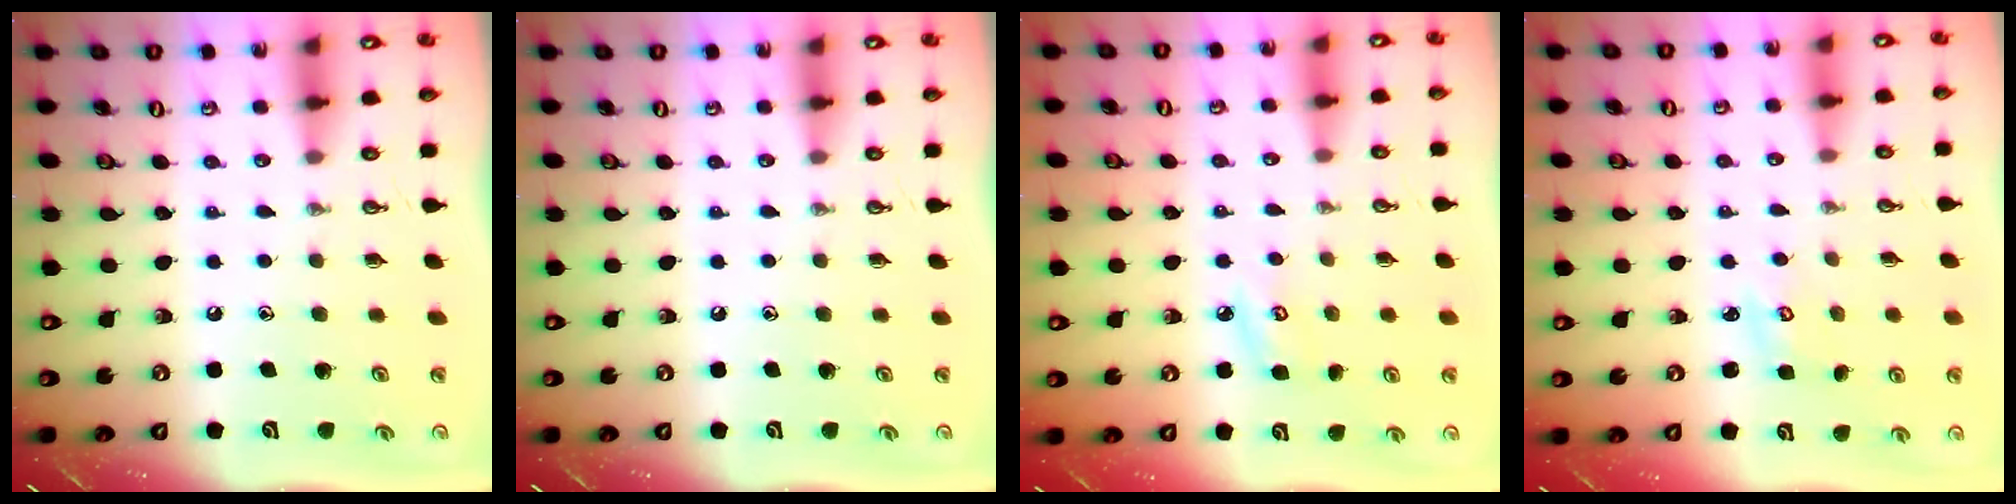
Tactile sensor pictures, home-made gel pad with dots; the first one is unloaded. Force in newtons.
{"total": 0.0}
{"total": 5.4, "press": 5.4, "slide": 0.8}
{"total": 2.0, "press": 2.0, "slide": 0.1}